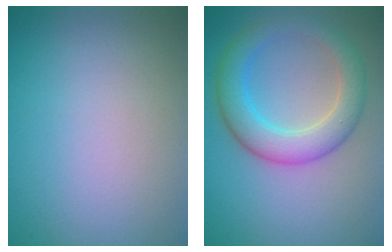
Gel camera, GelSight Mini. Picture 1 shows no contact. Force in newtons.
{"total": 5.3, "press": 5.3, "slide": 0.1}